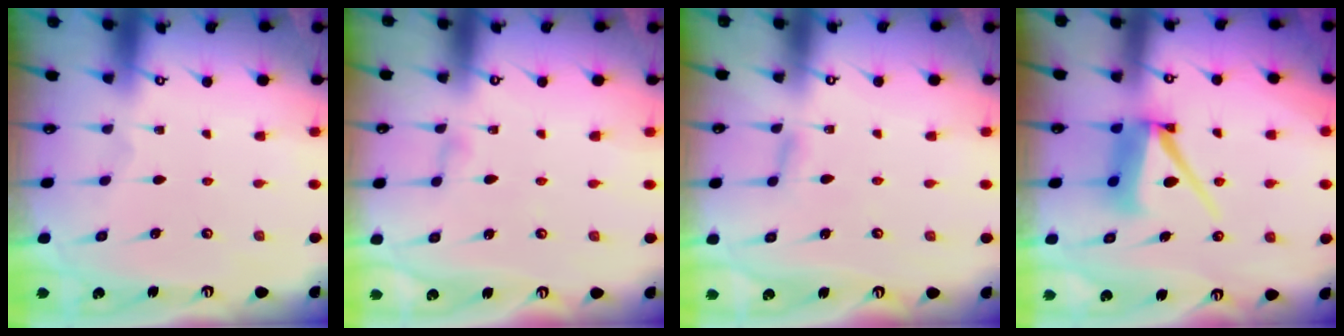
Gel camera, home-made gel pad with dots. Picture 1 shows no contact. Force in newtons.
{"total": 3.1, "press": 3.0, "slide": 0.3}
{"total": 4.4, "press": 4.4, "slide": 0.5}
{"total": 9.6, "press": 9.5, "slide": 1.3}